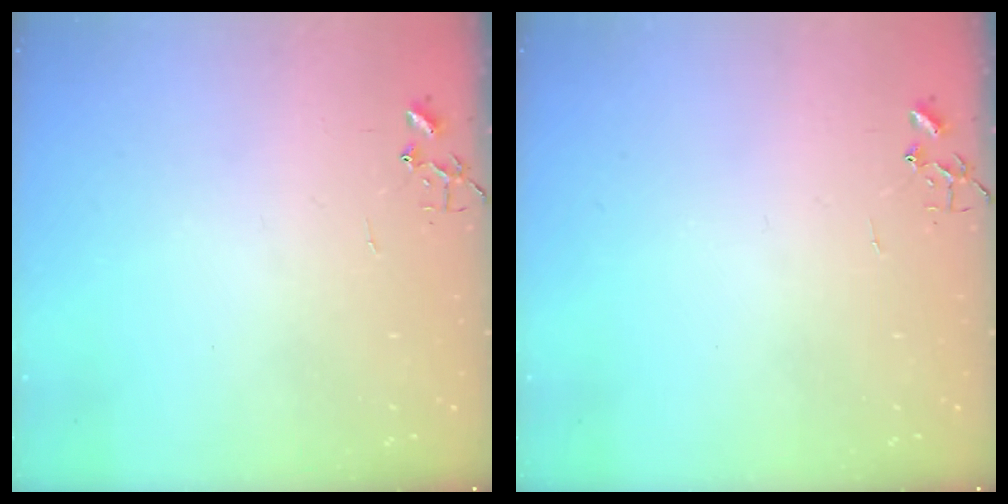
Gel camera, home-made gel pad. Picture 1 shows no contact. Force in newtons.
{"total": 0.0}